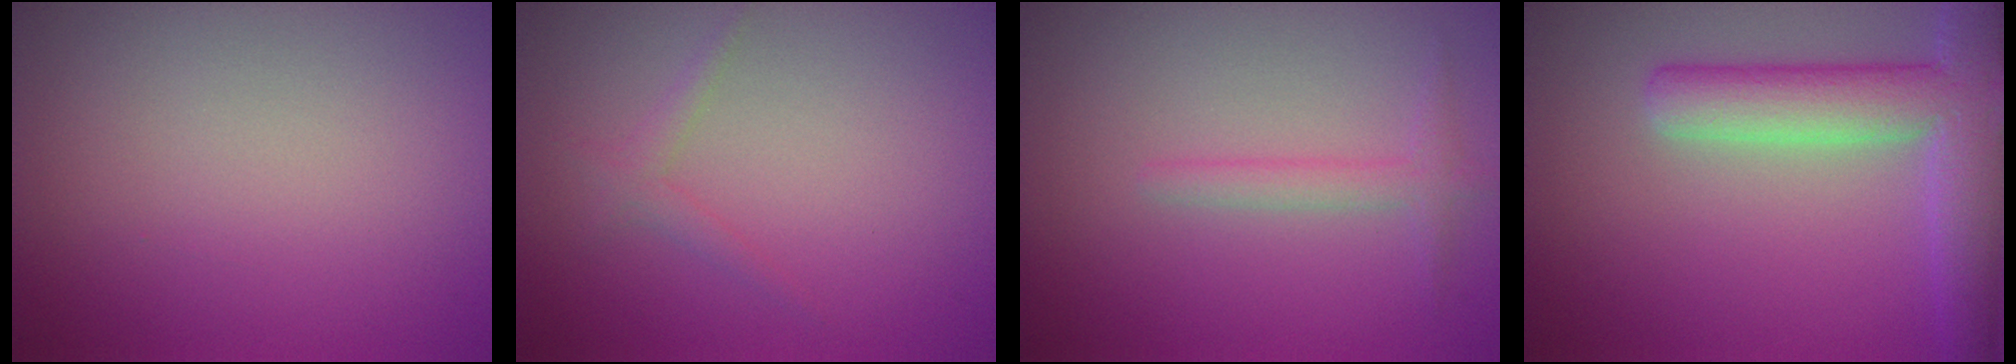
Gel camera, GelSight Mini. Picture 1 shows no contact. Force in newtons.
{"total": 1.1, "press": 1.1, "slide": 0.0}
{"total": 1.6, "press": 1.6, "slide": 0.1}
{"total": 7.0, "press": 7.0, "slide": 0.5}